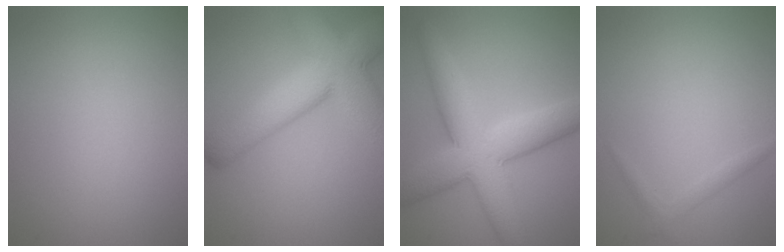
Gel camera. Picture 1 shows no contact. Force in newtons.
{"total": 8.7, "press": 8.7, "slide": 0.5}
{"total": 8.4, "press": 8.4, "slide": 0.2}
{"total": 1.1, "press": 1.1, "slide": 0.1}